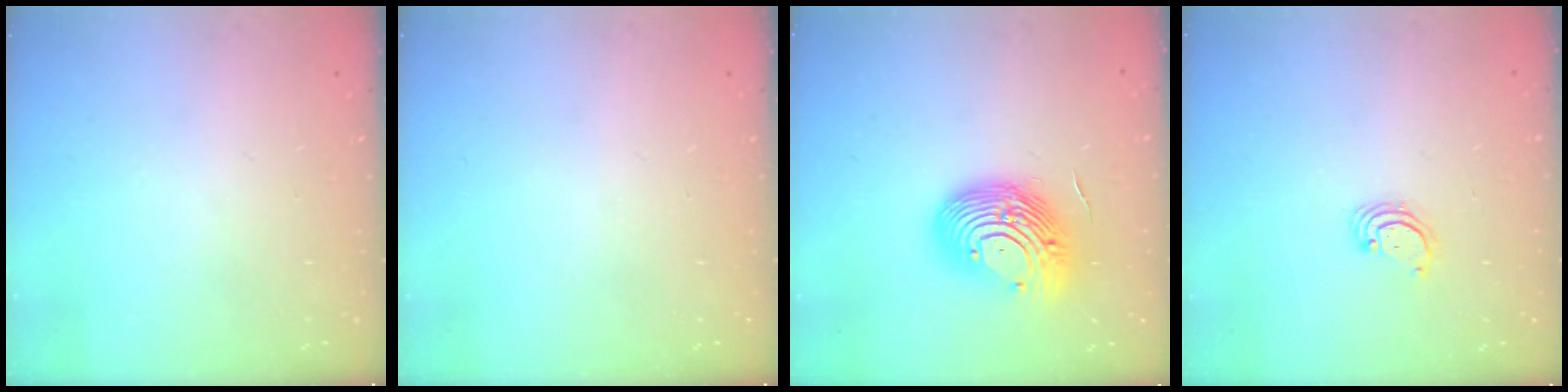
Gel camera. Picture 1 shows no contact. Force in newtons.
{"total": 0.0}
{"total": 16.3, "press": 15.8, "slide": 4.1}
{"total": 2.3, "press": 2.3, "slide": 0.2}